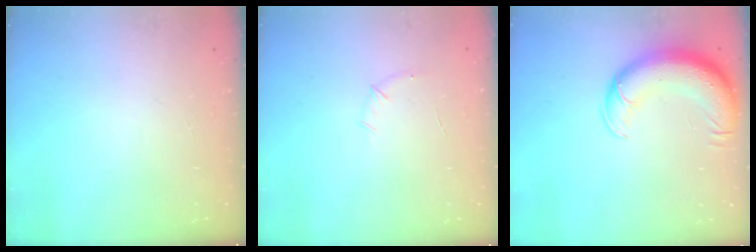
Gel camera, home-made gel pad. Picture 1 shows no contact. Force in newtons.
{"total": 5.0, "press": 4.8, "slide": 1.4}
{"total": 13.5, "press": 13.1, "slide": 3.3}